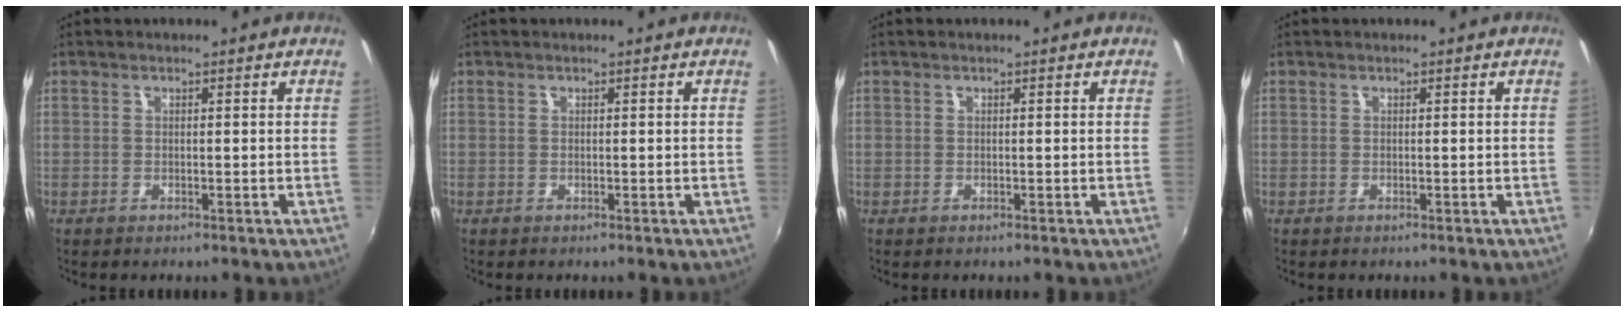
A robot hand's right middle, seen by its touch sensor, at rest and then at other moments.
{"total": 0.0}
{"total": 0.0}
{"total": 0.0}